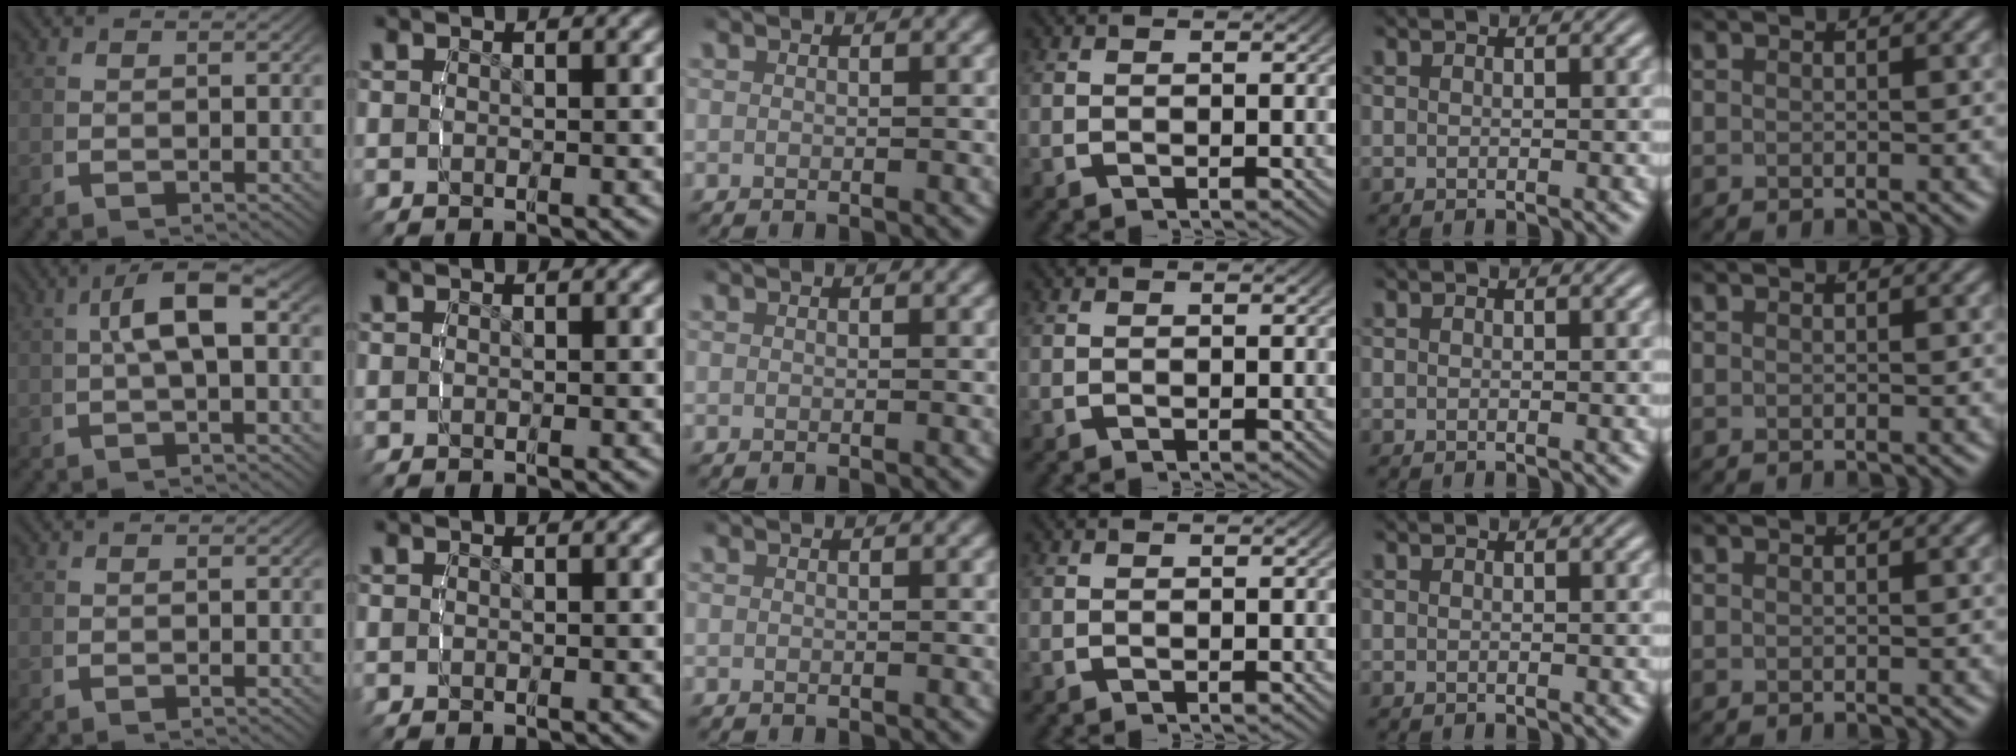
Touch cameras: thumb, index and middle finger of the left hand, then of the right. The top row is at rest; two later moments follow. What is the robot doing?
{"motion": "lift_and_place", "object": "legos"}